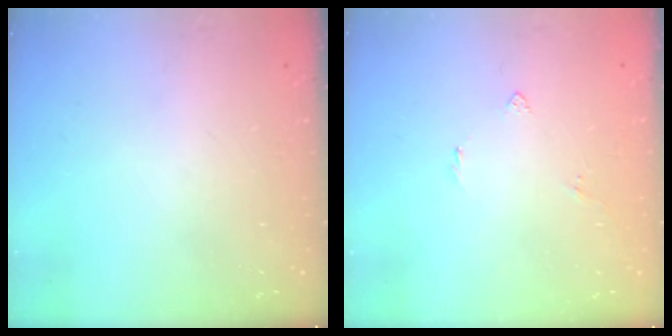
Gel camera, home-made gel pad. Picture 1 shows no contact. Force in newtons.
{"total": 2.7, "press": 2.7, "slide": 0.5}